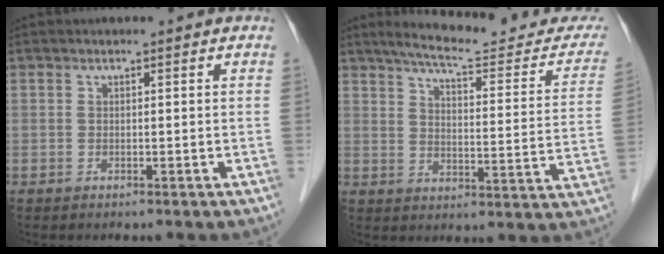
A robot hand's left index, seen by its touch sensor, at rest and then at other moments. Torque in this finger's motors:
{"motor_torque": [0.44, -0.85, 0.05, 0.00]}